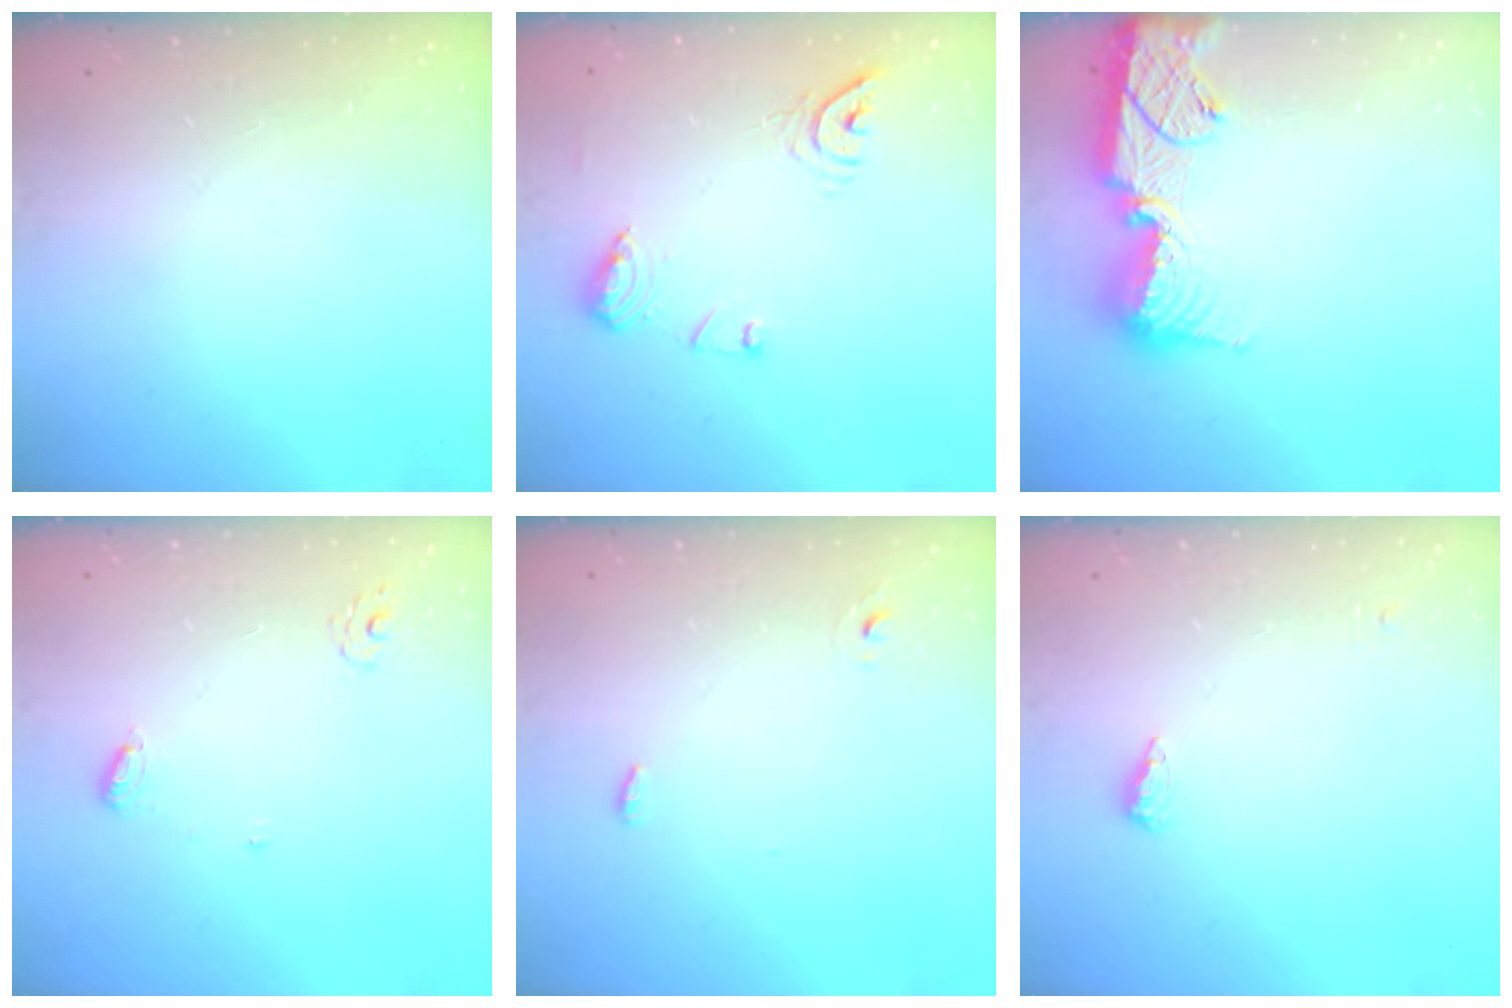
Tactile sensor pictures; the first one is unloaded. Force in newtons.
{"total": 9.8, "press": 9.8, "slide": 0.6}
{"total": 16.0, "press": 15.9, "slide": 1.4}
{"total": 4.7, "press": 4.7, "slide": 0.4}
{"total": 3.1, "press": 2.8, "slide": 1.2}
{"total": 8.7, "press": 5.7, "slide": 6.5}